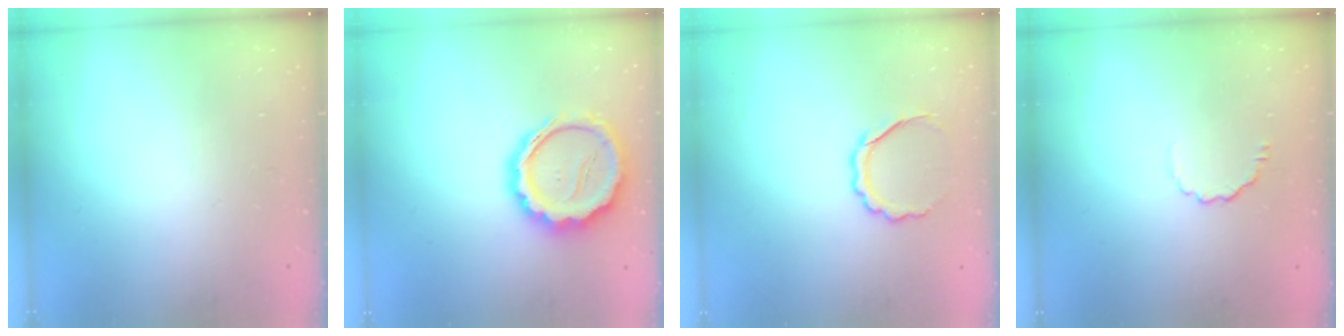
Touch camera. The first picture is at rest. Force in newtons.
{"total": 16.7, "press": 16.4, "slide": 3.1}
{"total": 6.5, "press": 6.4, "slide": 0.5}
{"total": 3.9, "press": 3.6, "slide": 1.5}